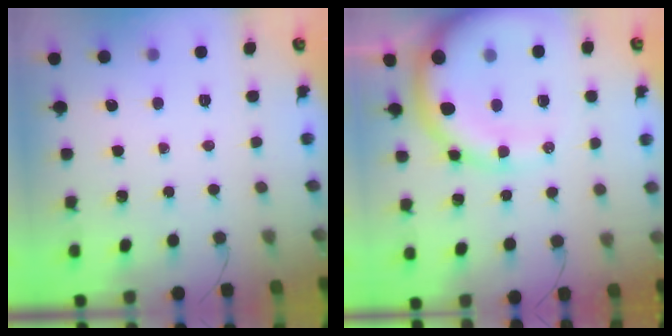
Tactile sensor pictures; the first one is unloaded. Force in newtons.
{"total": 15.6, "press": 15.3, "slide": 2.6}